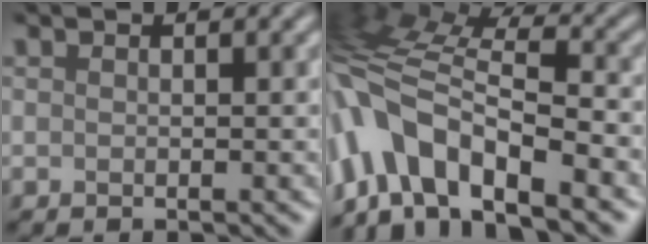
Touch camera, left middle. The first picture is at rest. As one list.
[{"total": 11.0, "force": [-6.8, 4.2, 7.5], "torque": [-0.163, 0.001, -0.092]}]